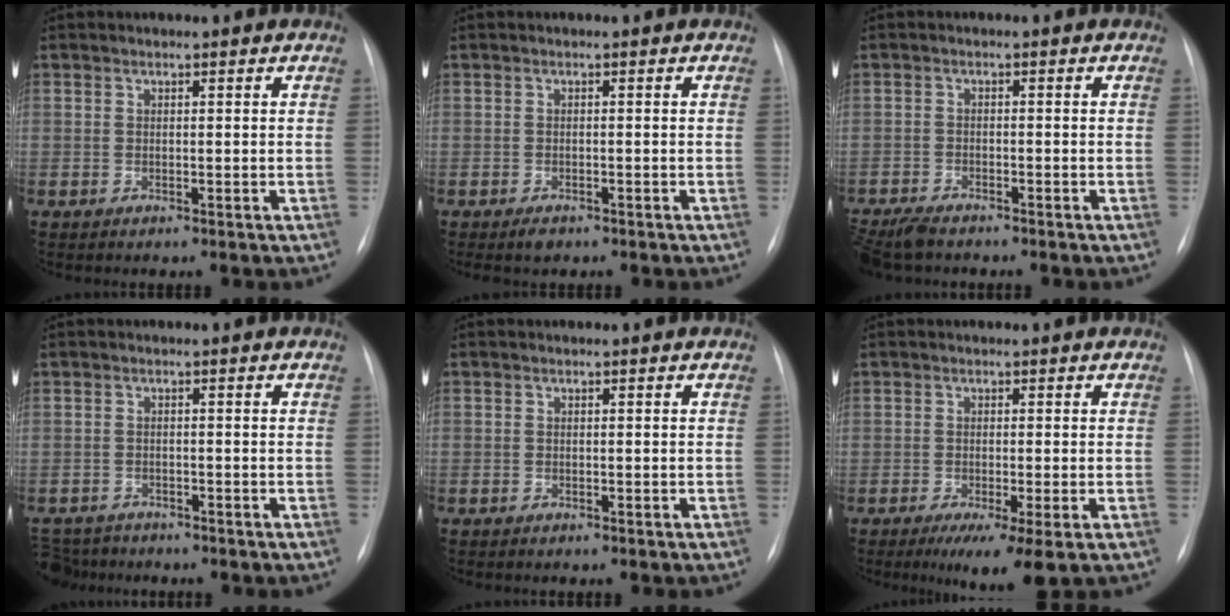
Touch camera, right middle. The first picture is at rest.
{"total": 1.5, "force": [-1.1, 0.7, 0.8], "torque": [-0.014, -0.001, -0.012]}
{"total": 5.7, "force": [-4.8, 1.7, 2.4], "torque": [-0.041, -0.014, -0.083]}
{"total": 5.7, "force": [-5.1, 2.6, 0.2], "torque": [-0.003, -0.004, -0.083]}
{"total": 0.7, "force": [-0.5, 0.5, 0.0], "torque": [-0.008, 0.005, -0.009]}
{"total": 6.3, "force": [-3.2, 0.8, 5.3], "torque": [-0.079, -0.018, -0.049]}